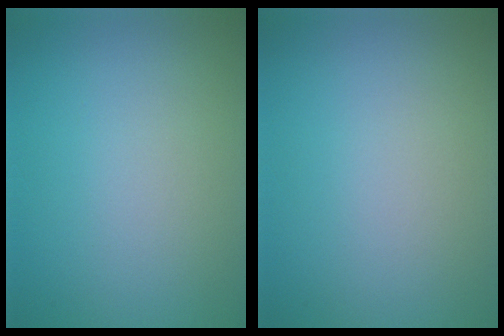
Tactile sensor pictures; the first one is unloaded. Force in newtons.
{"total": 0.0}